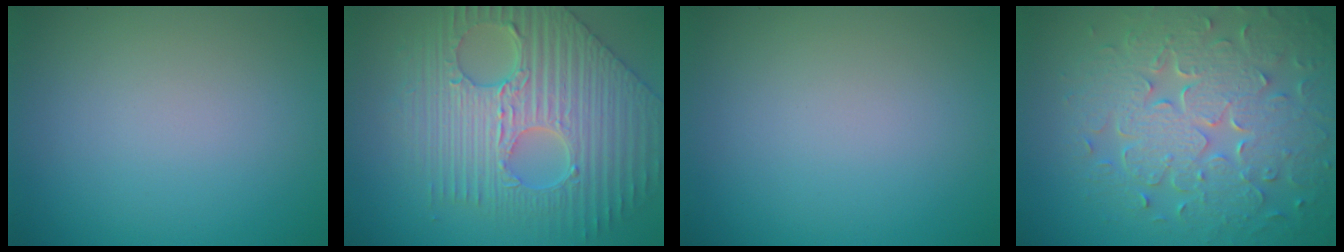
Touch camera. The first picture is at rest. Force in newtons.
{"total": 8.2, "press": 6.7, "slide": 4.6}
{"total": 0.0}
{"total": 8.2, "press": 5.9, "slide": 5.6}